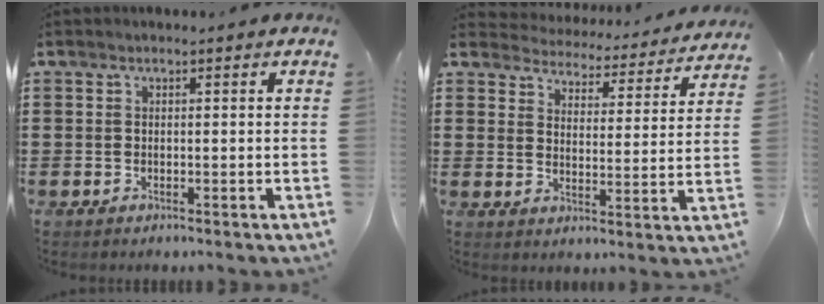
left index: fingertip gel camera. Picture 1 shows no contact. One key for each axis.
{"total": 3.8, "fx": 3.7, "fy": 0.3, "fz": -0.4, "tx": -0.011, "ty": -0.038, "tz": 0.058}